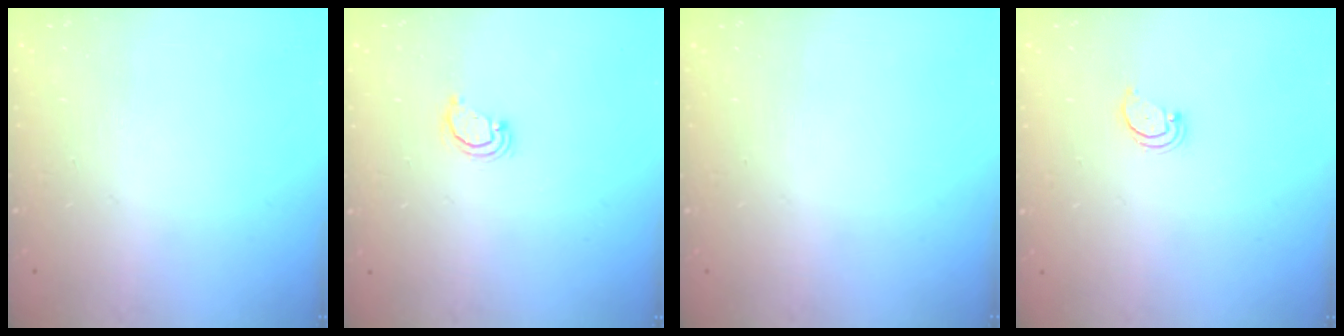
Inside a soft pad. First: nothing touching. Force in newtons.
{"total": 2.6, "press": 2.6, "slide": 0.3}
{"total": 0.0}
{"total": 2.4, "press": 2.3, "slide": 0.5}